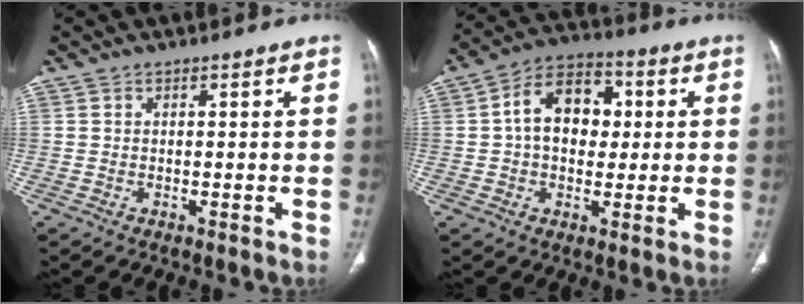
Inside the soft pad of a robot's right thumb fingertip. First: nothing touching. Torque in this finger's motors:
{"motor_torque": [1.62, 1.61, 0.67, -0.51, 0.36]}